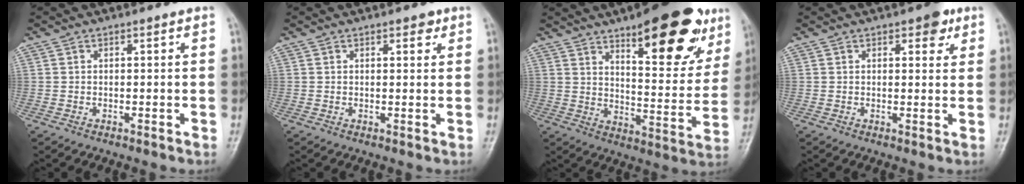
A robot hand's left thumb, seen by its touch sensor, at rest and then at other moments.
{"total": 1.8, "force": [1.1, 0.8, 1.2], "torque": [-0.008, -0.004, 0.013]}
{"total": 22.3, "force": [13.2, 7.6, 16.3], "torque": [-0.177, -0.058, 0.192]}
{"total": 4.2, "force": [2.3, 2.0, 2.9], "torque": [-0.021, -0.007, 0.024]}